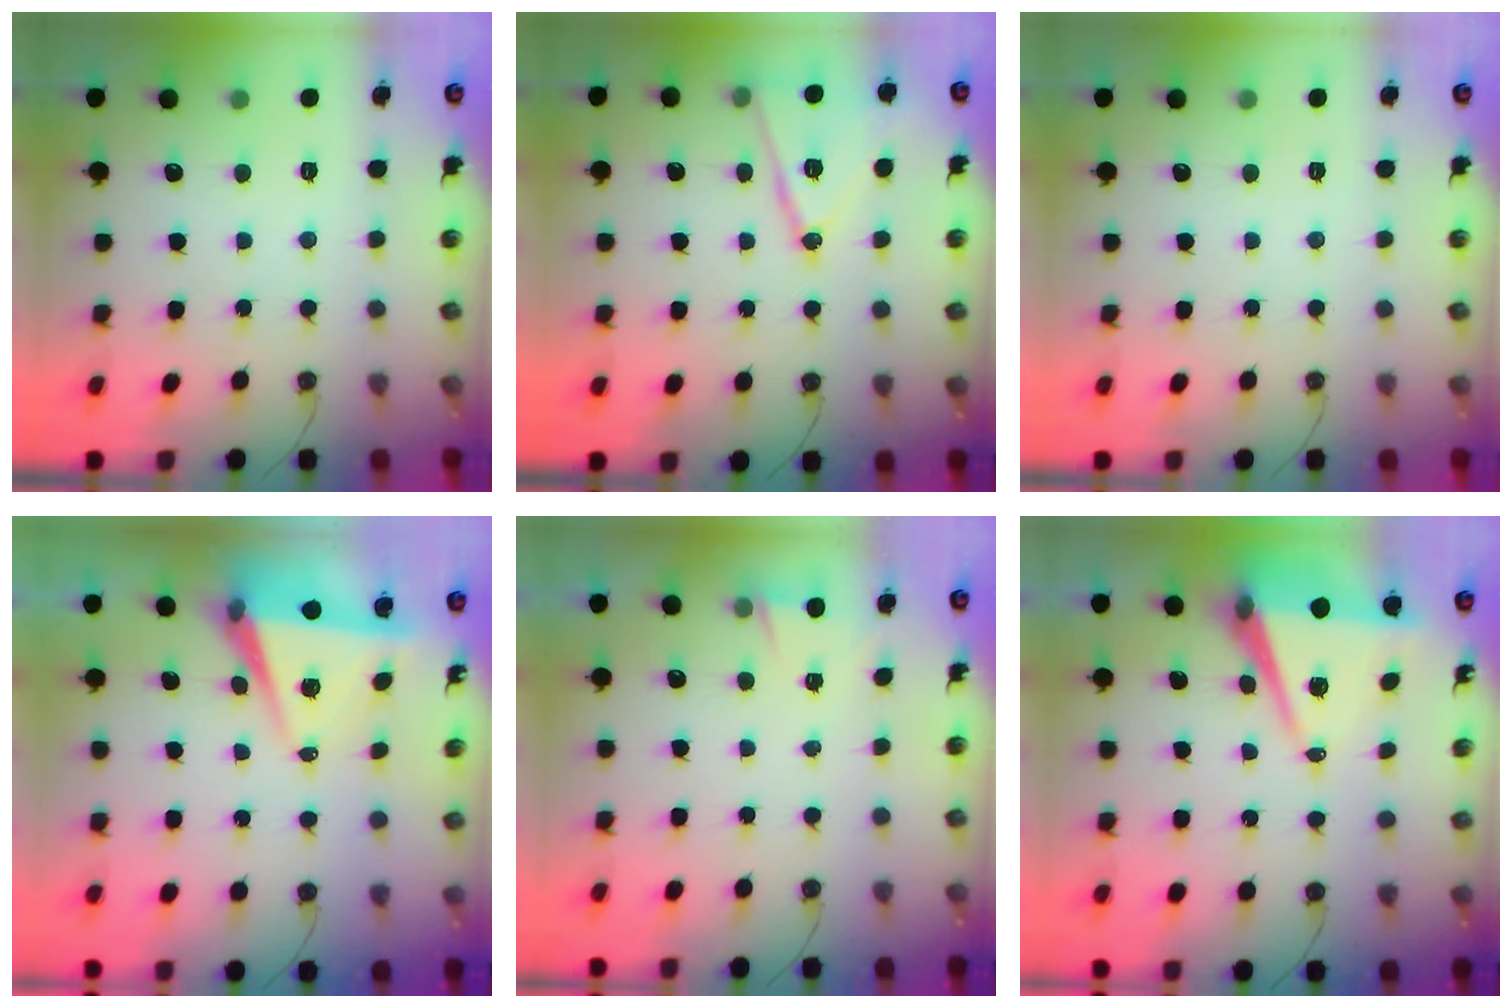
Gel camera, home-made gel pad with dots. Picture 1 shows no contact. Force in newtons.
{"total": 14.0, "press": 13.6, "slide": 3.3}
{"total": 0.0}
{"total": 6.1, "press": 4.4, "slide": 4.2}
{"total": 1.5, "press": 0.9, "slide": 1.2}
{"total": 8.3, "press": 6.9, "slide": 4.5}